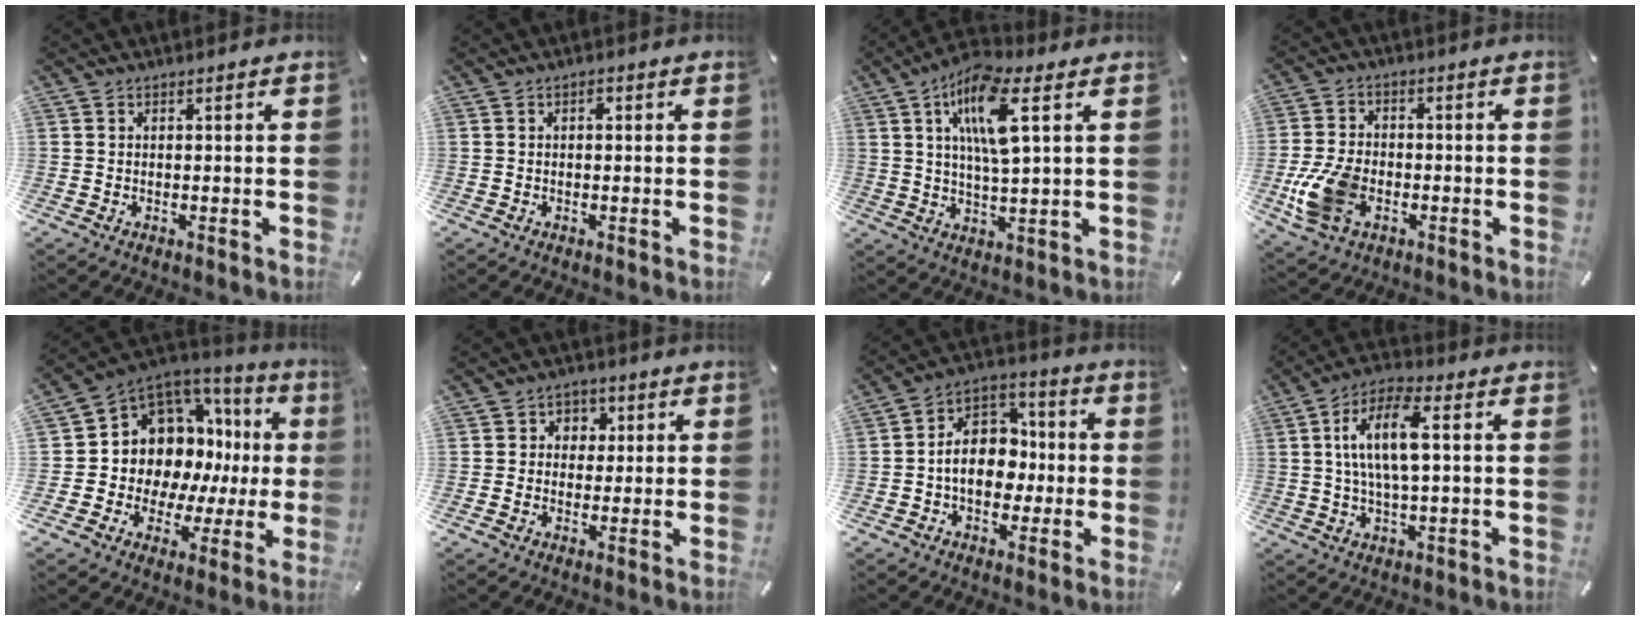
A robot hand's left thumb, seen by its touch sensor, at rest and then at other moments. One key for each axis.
{"total": 0.9, "fx": 0.1, "fy": 0.6, "fz": 0.6, "tx": -0.012, "ty": 0.005, "tz": 0.000}
{"total": 11.9, "fx": 4.7, "fy": 3.2, "fz": 10.4, "tx": -0.212, "ty": -0.001, "tz": 0.077}
{"total": 11.3, "fx": -3.7, "fy": 7.6, "fz": 7.6, "tx": -0.167, "ty": 0.009, "tz": -0.062}
{"total": 10.6, "fx": 4.1, "fy": 9.1, "fz": 3.6, "tx": -0.063, "ty": -0.074, "tz": 0.088}
{"total": 4.6, "fx": 0.0, "fy": 4.4, "fz": 1.4, "tx": -0.013, "ty": 0.007, "tz": -0.006}
{"total": 11.7, "fx": -1.6, "fy": 9.2, "fz": 7.0, "tx": -0.124, "ty": 0.014, "tz": -0.028}
{"total": 11.6, "fx": 1.7, "fy": 4.2, "fz": 10.7, "tx": -0.207, "ty": 0.008, "tz": 0.029}